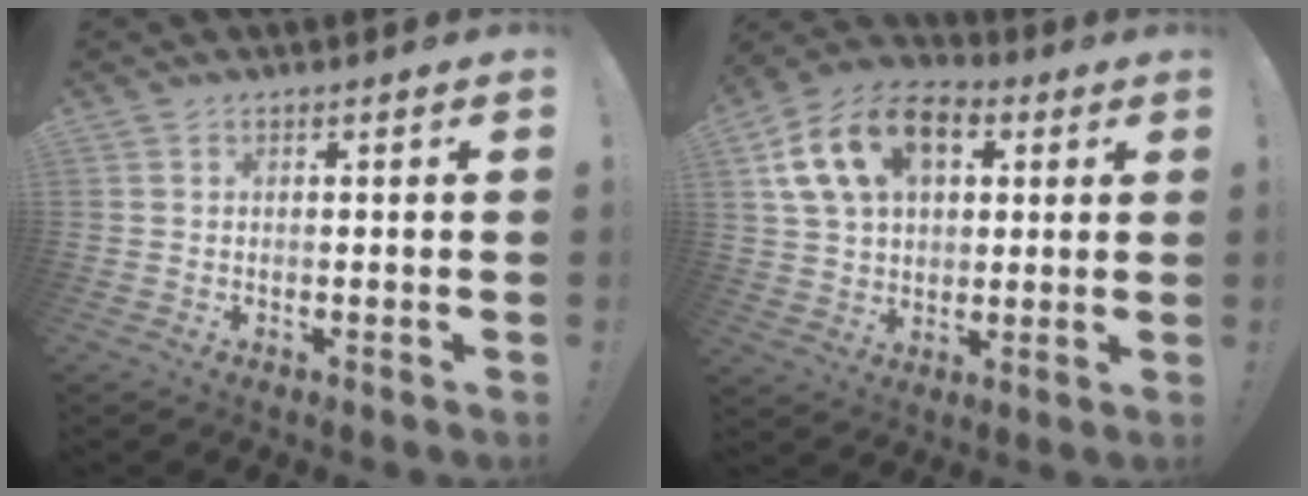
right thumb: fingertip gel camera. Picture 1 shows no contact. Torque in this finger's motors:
{"motor_torque": [1.19, 2.68, 0.85, -0.17, 0.50]}